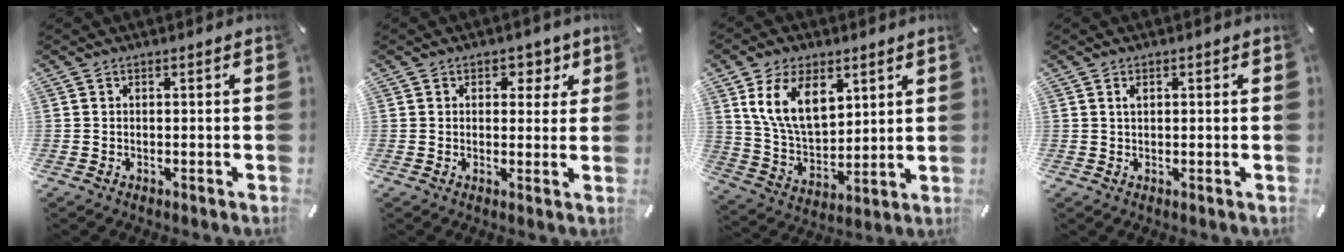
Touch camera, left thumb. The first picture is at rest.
{"total": 4.2, "force": [1.8, 3.3, 1.8], "torque": [0.002, -0.010, 0.019]}
{"total": 13.9, "force": [6.9, 8.6, 8.5], "torque": [-0.185, -0.018, 0.126]}
{"total": 1.3, "force": [0.5, 0.7, 1.0], "torque": [-0.021, 0.003, 0.008]}